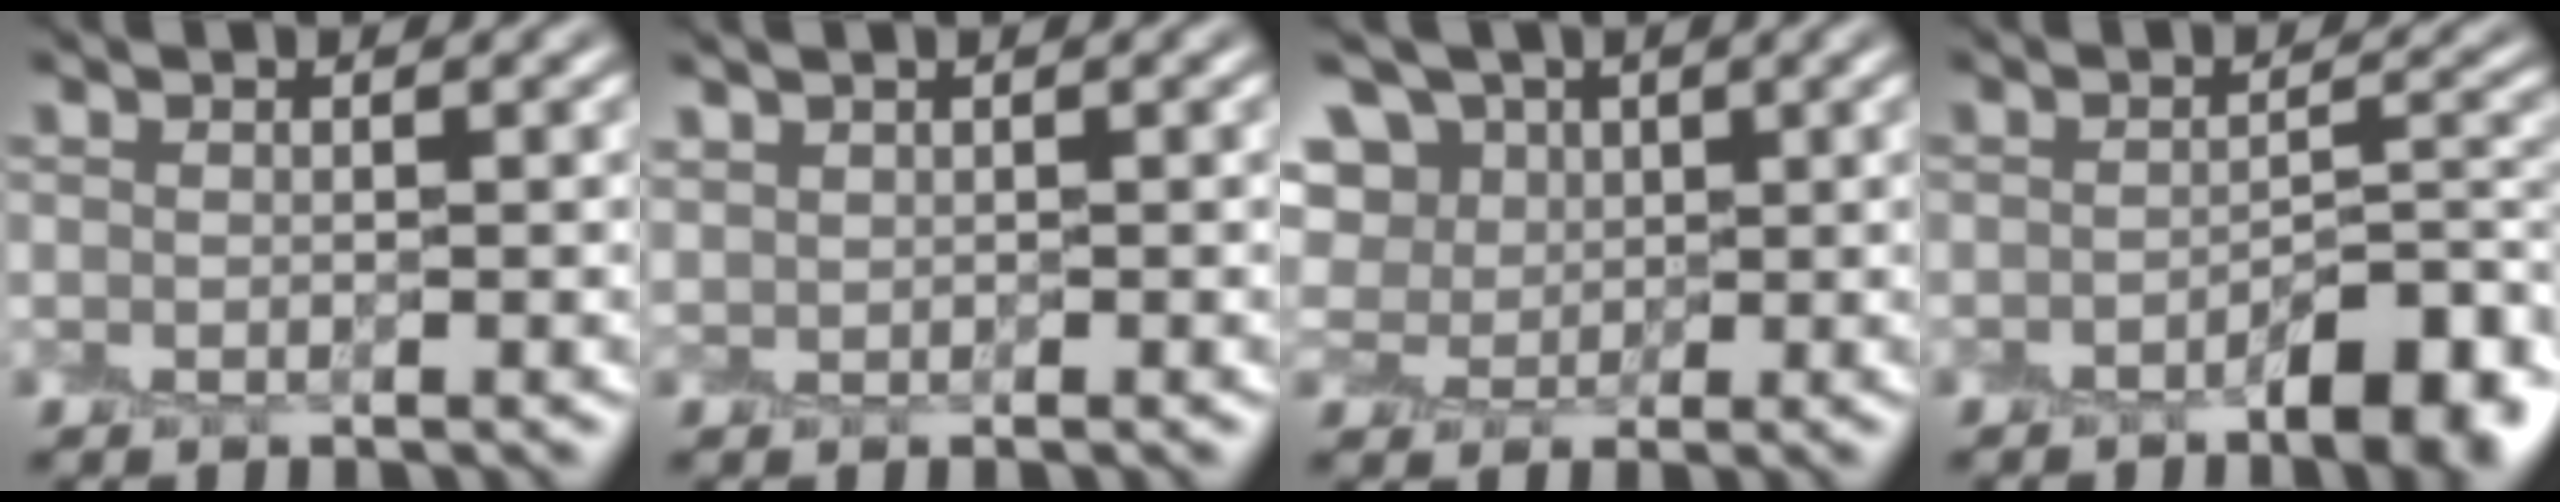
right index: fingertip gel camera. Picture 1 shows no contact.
{"total": 0.8, "force": [0.5, 0.5, -0.1], "torque": [0.003, -0.001, 0.014]}
{"total": 6.5, "force": [3.7, 4.6, 2.6], "torque": [-0.041, 0.026, 0.041]}
{"total": 5.6, "force": [-3.6, 1.4, 4.1], "torque": [-0.051, -0.001, -0.053]}